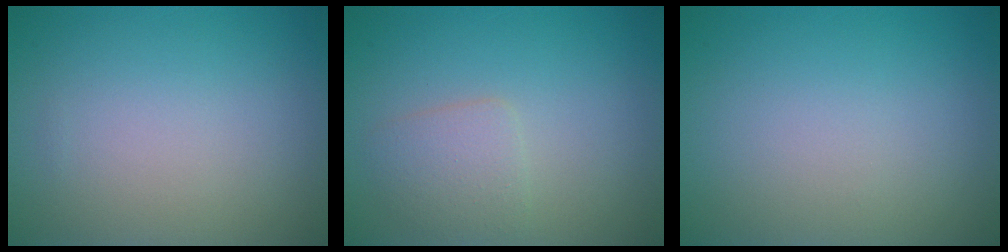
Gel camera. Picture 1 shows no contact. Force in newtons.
{"total": 2.1, "press": 2.1, "slide": 0.1}
{"total": 0.0}